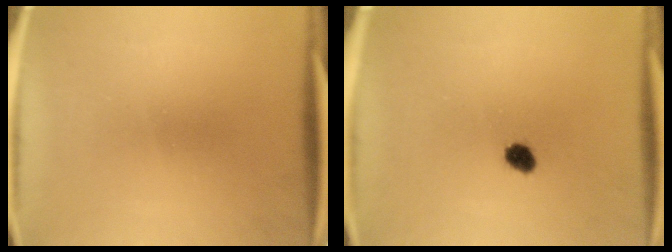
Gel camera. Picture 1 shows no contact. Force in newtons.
{"total": 2.8}